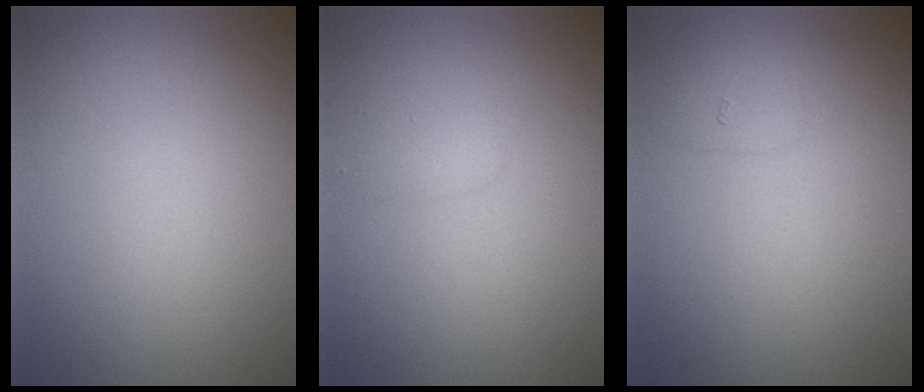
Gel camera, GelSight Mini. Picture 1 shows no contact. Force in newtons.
{"total": 1.1, "press": 1.1, "slide": 0.1}
{"total": 1.1, "press": 1.1, "slide": 0.0}